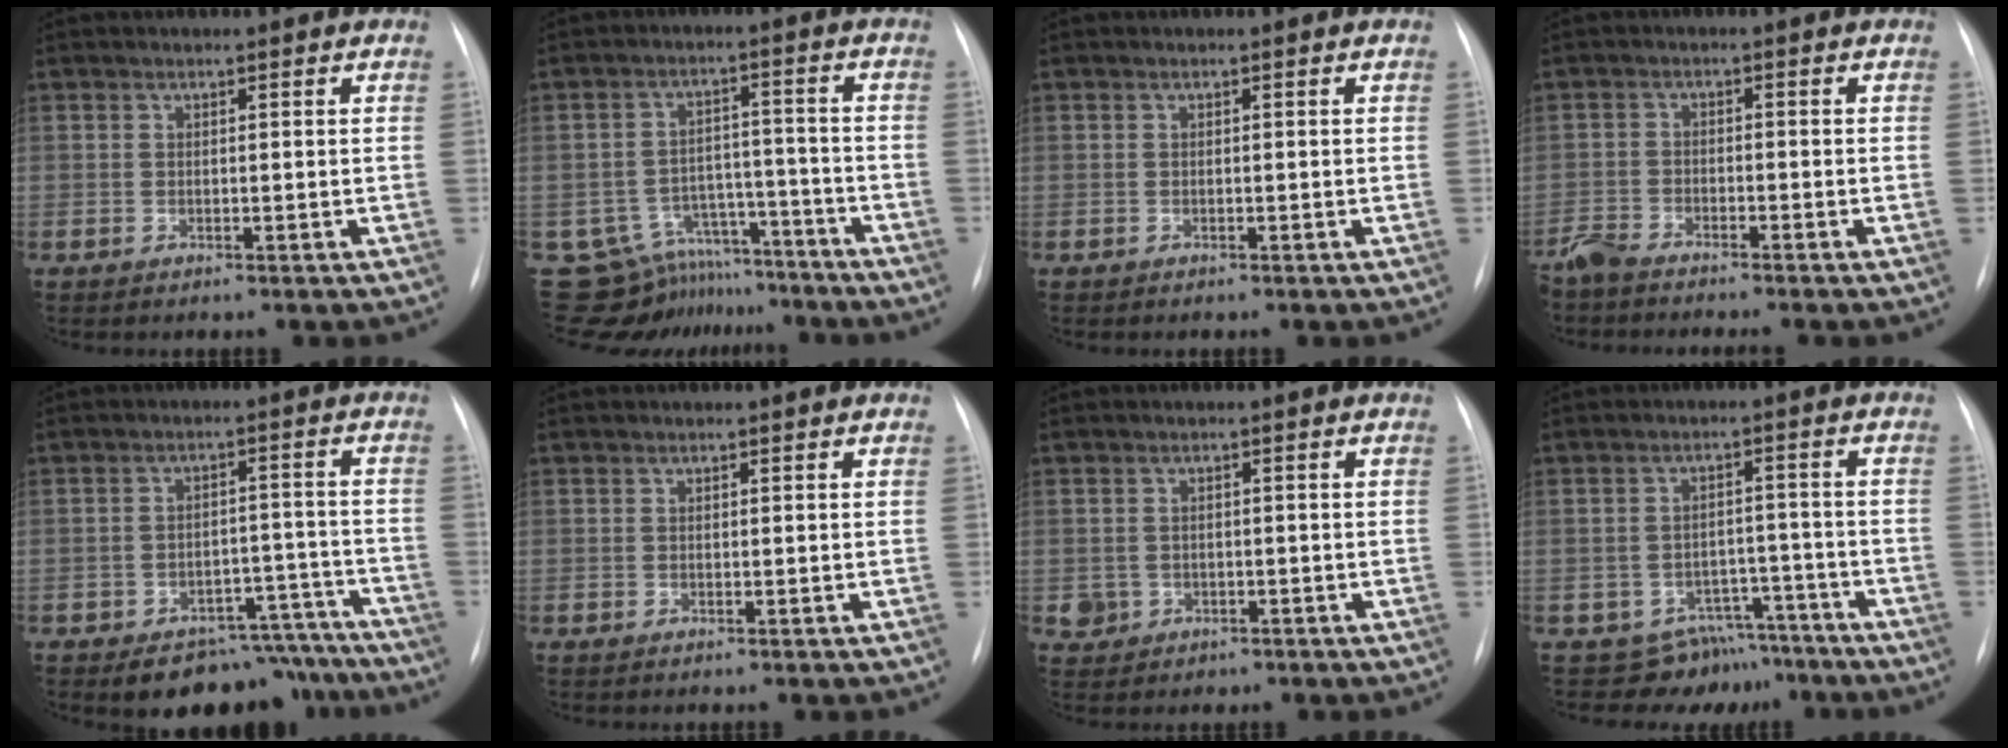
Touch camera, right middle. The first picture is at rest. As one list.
[{"total": 12.1, "force": [-10.6, 5.7, 0.1], "torque": [-0.003, 0.047, -0.147]}, {"total": 0.0}, {"total": 5.1, "force": [-4.8, 0.2, 1.6], "torque": [-0.019, -0.015, -0.084]}, {"total": 11.4, "force": [-9.9, 5.1, 2.0], "torque": [0.016, 0.041, -0.124]}, {"total": 0.0}, {"total": 2.9, "force": [-0.9, 2.8, 0.4], "torque": [-0.005, 0.008, -0.005]}, {"total": 7.6, "force": [-6.3, 4.1, -0.9], "torque": [0.036, 0.043, -0.087]}]